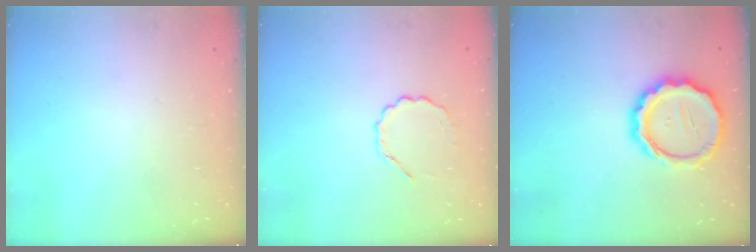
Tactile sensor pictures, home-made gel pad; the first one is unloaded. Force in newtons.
{"total": 2.8, "press": 2.6, "slide": 1.0}
{"total": 14.7, "press": 14.4, "slide": 3.1}